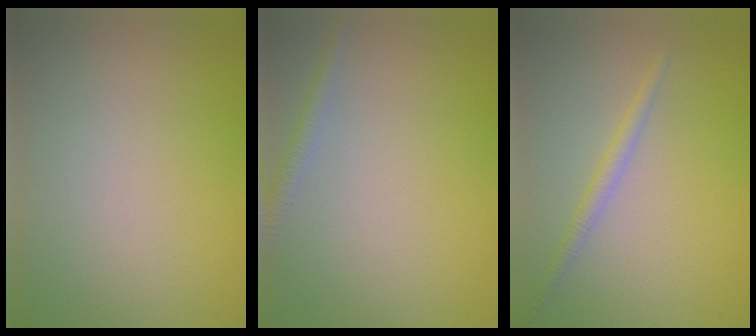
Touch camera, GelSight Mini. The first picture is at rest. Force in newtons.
{"total": 1.4, "press": 1.4, "slide": 0.0}
{"total": 1.5, "press": 1.5, "slide": 0.1}